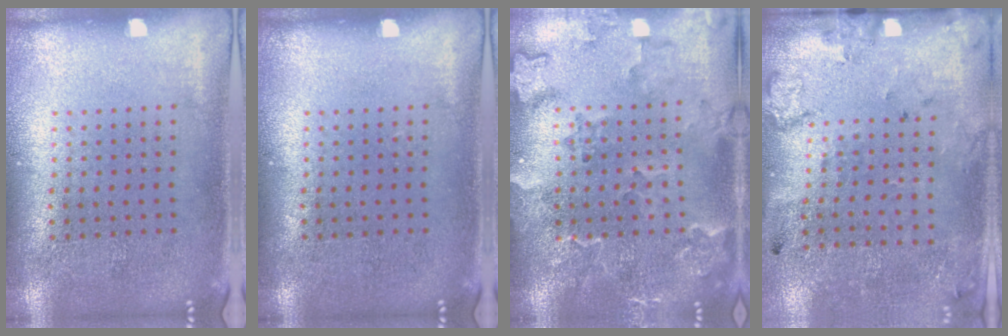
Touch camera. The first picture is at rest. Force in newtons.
{"total": 0.0}
{"total": 2.3, "press": 2.1, "slide": 0.8}
{"total": 2.2, "press": 1.3, "slide": 1.7}